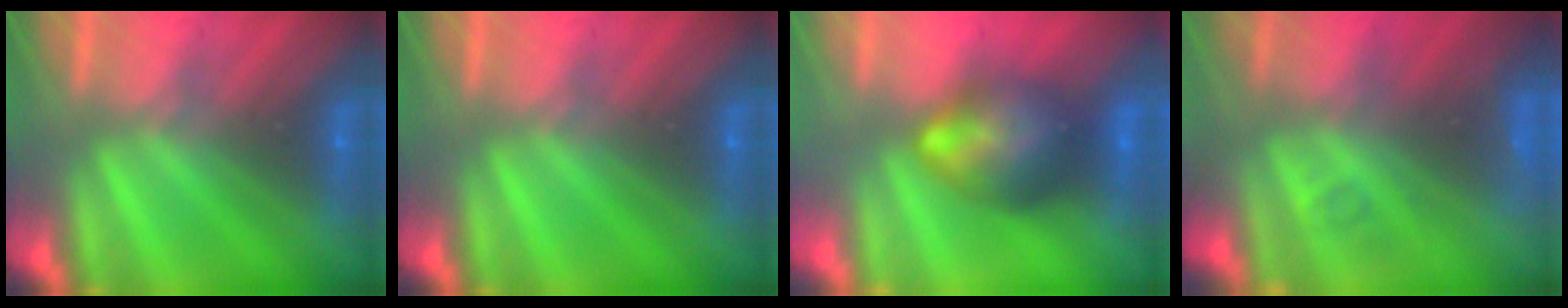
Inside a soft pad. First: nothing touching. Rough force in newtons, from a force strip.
{"total": 0.0}
{"total": 7.3}
{"total": 4.6}